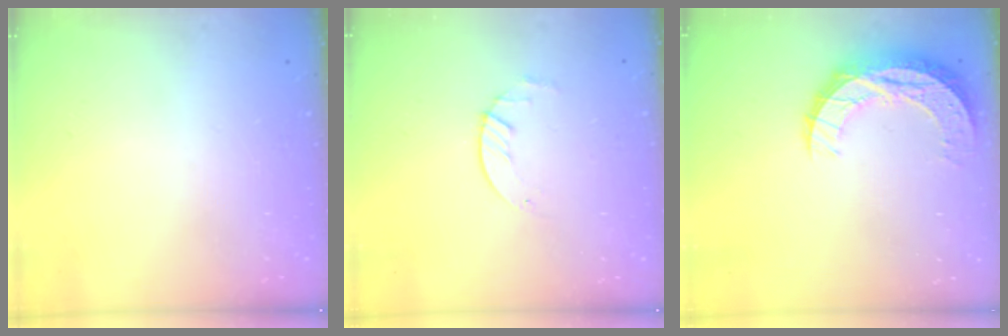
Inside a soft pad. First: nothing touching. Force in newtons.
{"total": 1.8, "press": 1.8, "slide": 0.2}
{"total": 10.9, "press": 10.9, "slide": 0.7}